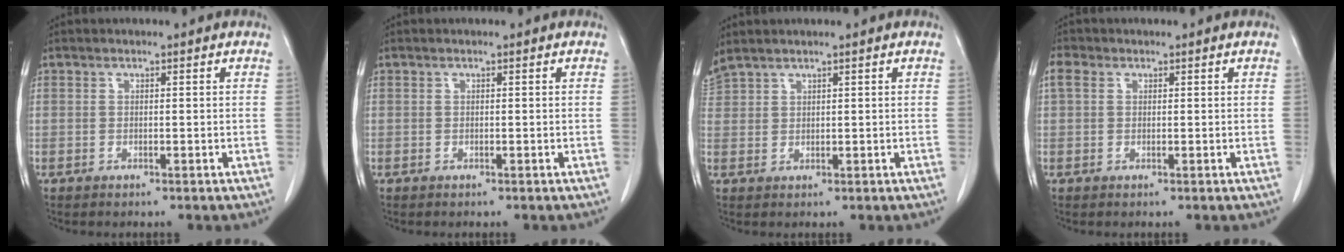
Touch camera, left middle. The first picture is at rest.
{"total": 0.0}
{"total": 2.1, "force": [2.1, 0.0, 0.5], "torque": [-0.022, 0.019, 0.050]}
{"total": 2.0, "force": [0.8, 1.5, 1.0], "torque": [-0.026, 0.016, 0.017]}